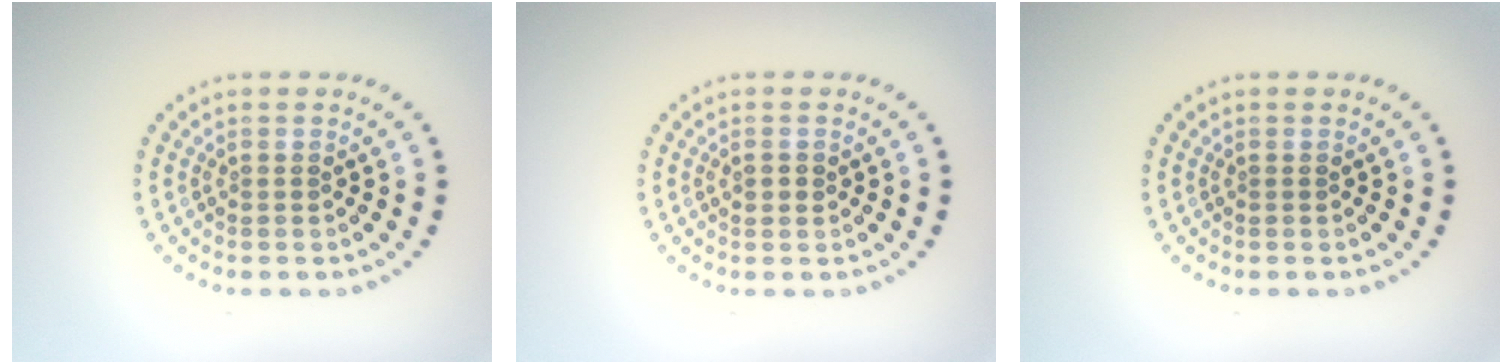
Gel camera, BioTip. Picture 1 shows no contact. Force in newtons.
{"total": 1.1, "press": 1.0, "slide": 0.4}
{"total": 0.0}